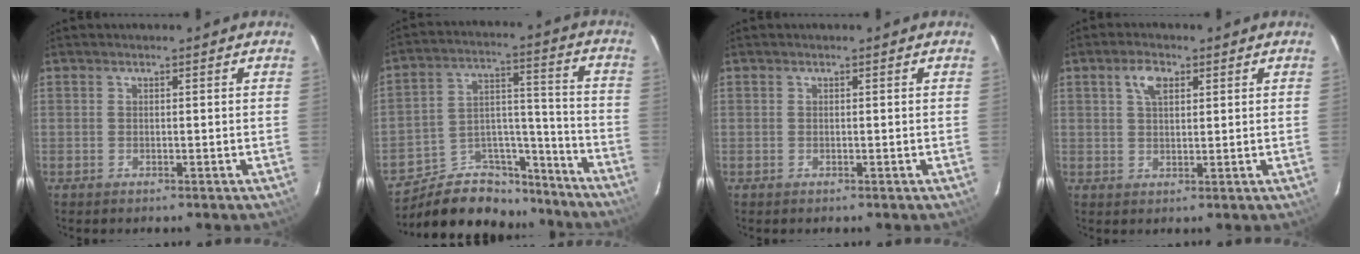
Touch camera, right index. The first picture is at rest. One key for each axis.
{"total": 17.6, "fx": -15.0, "fy": 8.3, "fz": 4.3, "tx": -0.079, "ty": 0.070, "tz": -0.222}
{"total": 0.0}
{"total": 4.1, "fx": 1.8, "fy": 2.1, "fz": 2.9, "tx": -0.054, "ty": 0.011, "tz": 0.033}